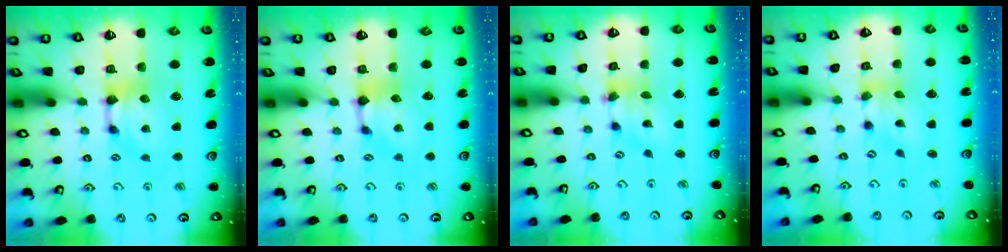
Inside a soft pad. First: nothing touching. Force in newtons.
{"total": 0.8, "press": 0.5, "slide": 0.6}
{"total": 4.0, "press": 3.6, "slide": 1.6}
{"total": 2.0, "press": 1.6, "slide": 1.2}